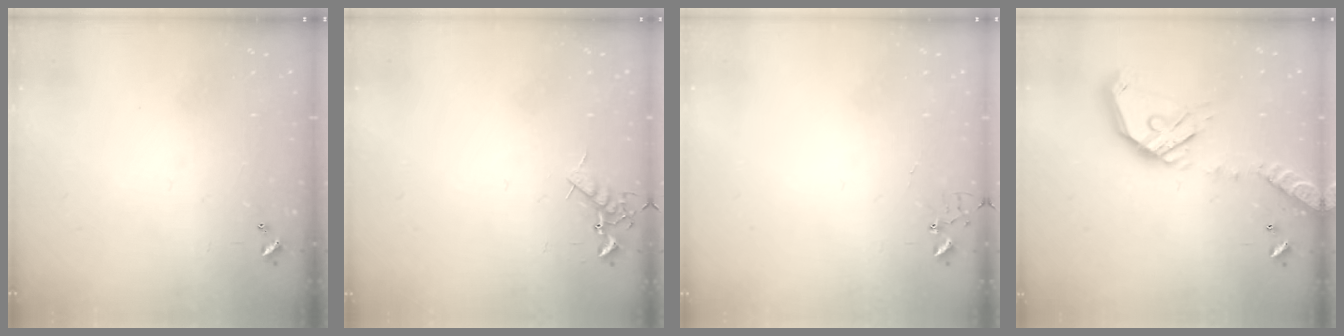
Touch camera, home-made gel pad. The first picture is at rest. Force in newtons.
{"total": 7.8, "press": 7.8, "slide": 0.8}
{"total": 3.9, "press": 3.9, "slide": 0.3}
{"total": 19.5, "press": 19.2, "slide": 3.4}